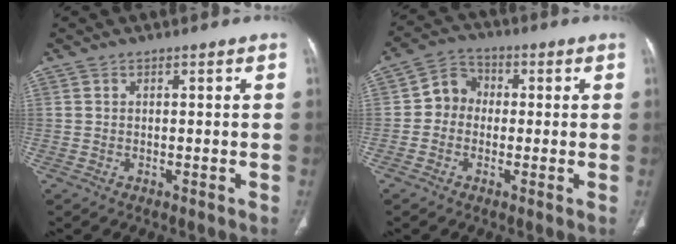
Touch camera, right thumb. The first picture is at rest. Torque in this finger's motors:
{"motor_torque": [-0.55, 0.19, 0.32, -0.32, 0.08]}